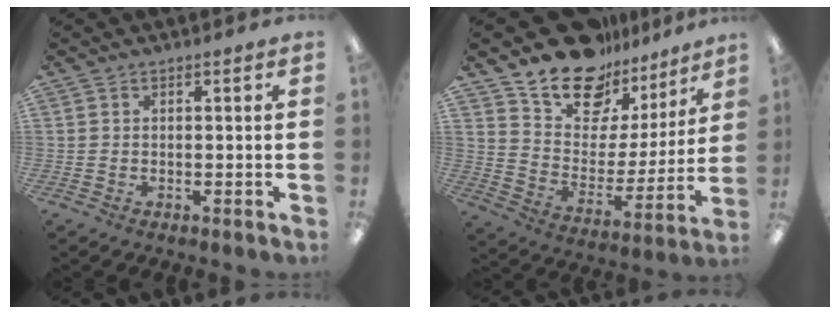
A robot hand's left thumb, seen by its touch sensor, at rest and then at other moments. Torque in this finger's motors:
{"motor_torque": [1.30, 1.29, 1.45, -1.32, 0.04]}